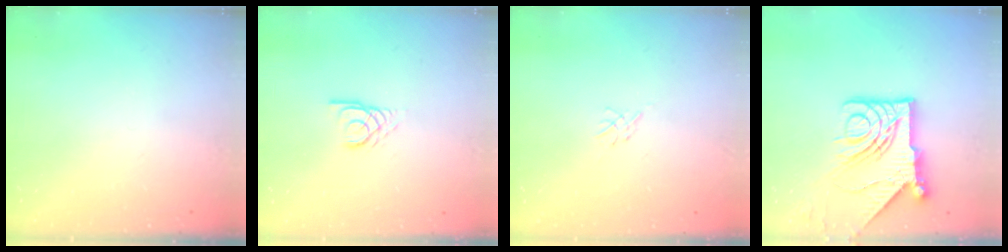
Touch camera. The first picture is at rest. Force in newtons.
{"total": 2.8, "press": 2.8, "slide": 0.1}
{"total": 0.0}
{"total": 13.8, "press": 13.7, "slide": 1.8}